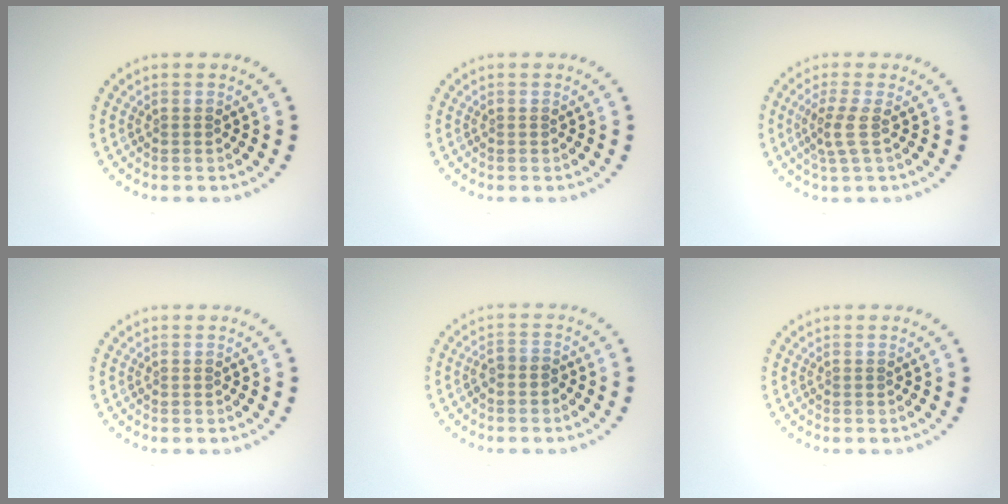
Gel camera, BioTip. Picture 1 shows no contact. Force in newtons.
{"total": 0.0}
{"total": 2.3, "press": 1.6, "slide": 1.6}
{"total": 0.0}
{"total": 1.5, "press": 1.3, "slide": 0.7}
{"total": 0.0}